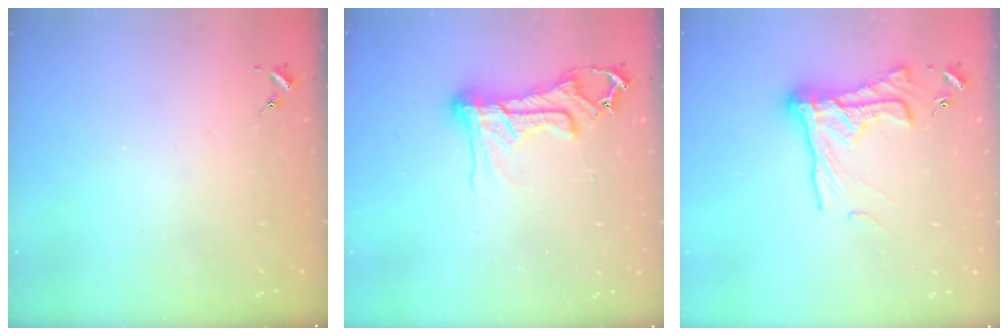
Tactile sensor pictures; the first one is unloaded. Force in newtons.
{"total": 14.0, "press": 13.9, "slide": 1.3}
{"total": 16.5, "press": 16.4, "slide": 1.5}